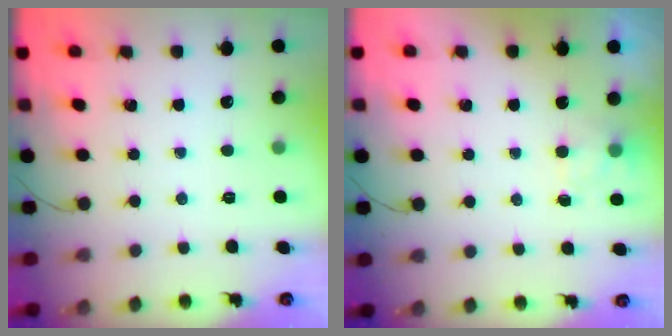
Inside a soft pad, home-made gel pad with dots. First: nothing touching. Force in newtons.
{"total": 2.4, "press": 2.0, "slide": 1.4}